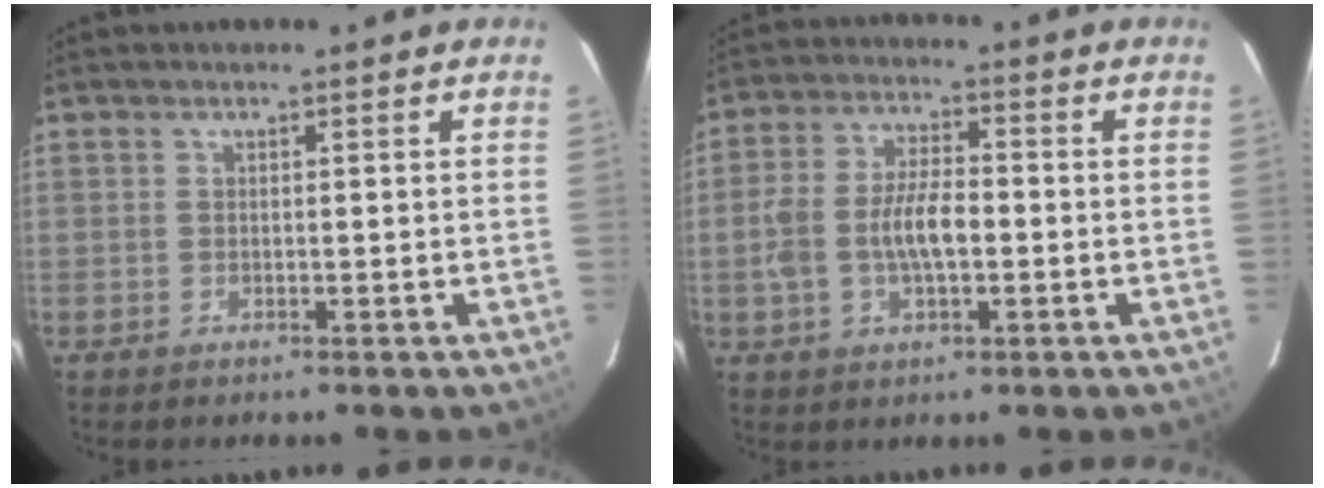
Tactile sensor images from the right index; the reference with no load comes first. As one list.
[{"total": 9.2, "force": [-1.5, 4.5, 7.9], "torque": [-0.159, 0.010, -0.027]}]